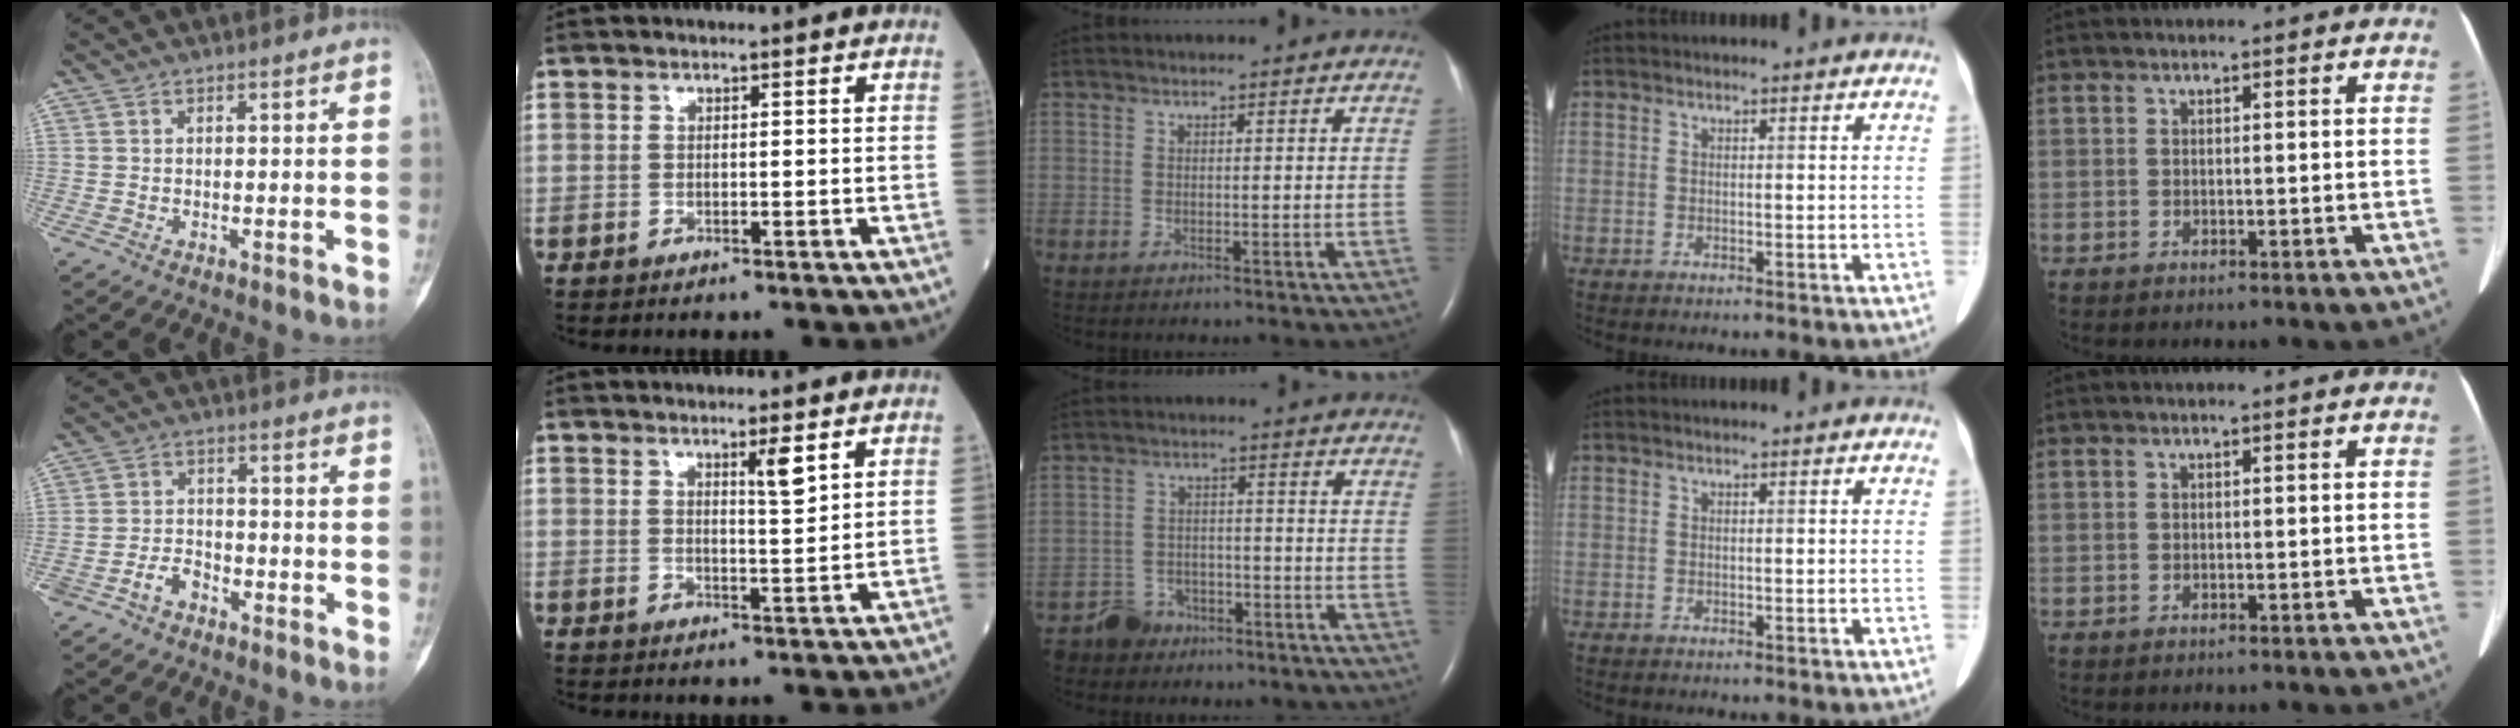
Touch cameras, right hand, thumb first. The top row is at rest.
{"thumb": {"total": 4.8, "force": [-3.0, 3.2, 2.0], "torque": [-0.027, 0.030, -0.051]}, "index": {"total": 3.2, "force": [1.8, 0.1, 2.6], "torque": [-0.046, -0.003, 0.030]}, "middle": {"total": 8.0, "force": [-6.4, 4.7, 0.9], "torque": [-0.011, 0.017, -0.094]}}